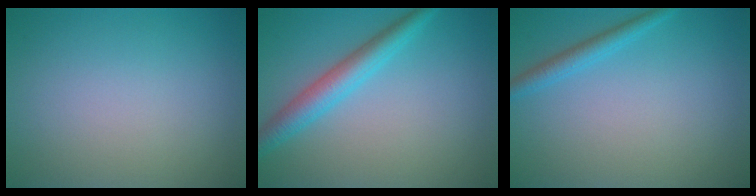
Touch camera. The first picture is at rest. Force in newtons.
{"total": 3.7, "press": 3.7, "slide": 0.2}
{"total": 1.9, "press": 1.9, "slide": 0.1}